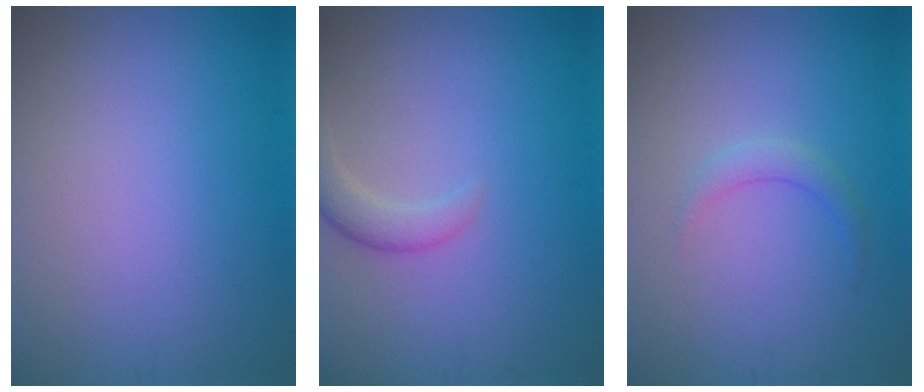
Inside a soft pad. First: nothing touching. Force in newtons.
{"total": 2.3, "press": 2.3, "slide": 0.2}
{"total": 1.4, "press": 1.4, "slide": 0.1}